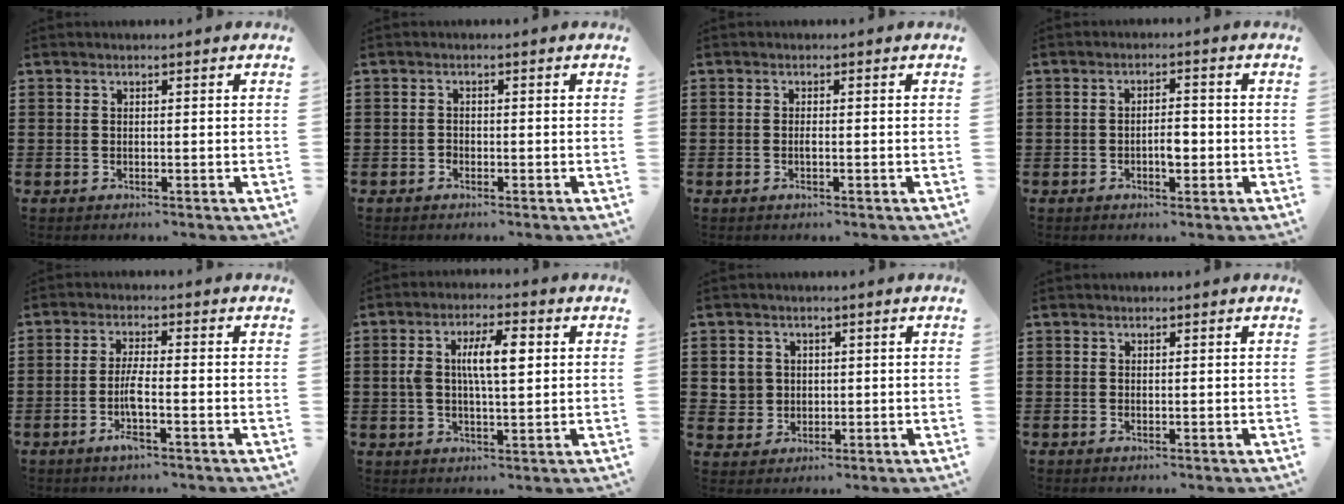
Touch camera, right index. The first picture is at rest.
{"total": 0.8, "force": [-0.6, 0.4, 0.1], "torque": [-0.003, 0.001, -0.014]}
{"total": 0.9, "force": [-0.4, 0.2, 0.8], "torque": [-0.016, -0.003, -0.006]}
{"total": 3.4, "force": [-0.8, 1.2, 3.1], "torque": [-0.056, 0.004, -0.014]}
{"total": 4.5, "force": [-1.9, 0.6, 4.1], "torque": [-0.092, -0.007, -0.041]}
{"total": 7.2, "force": [1.2, 2.6, 6.6], "torque": [-0.139, 0.009, 0.015]}
{"total": 3.7, "force": [0.6, 3.6, 0.7], "torque": [-0.032, 0.013, 0.011]}
{"total": 0.0}